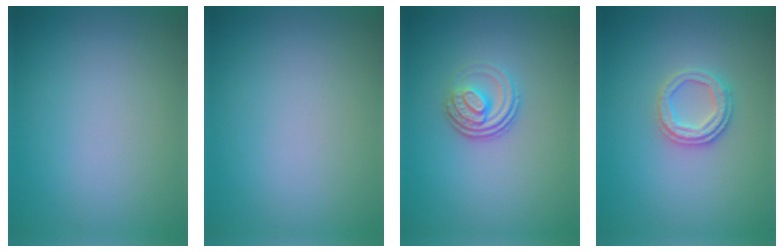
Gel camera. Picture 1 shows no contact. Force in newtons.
{"total": 0.0}
{"total": 3.3, "press": 2.4, "slide": 2.2}
{"total": 2.4, "press": 2.3, "slide": 0.7}